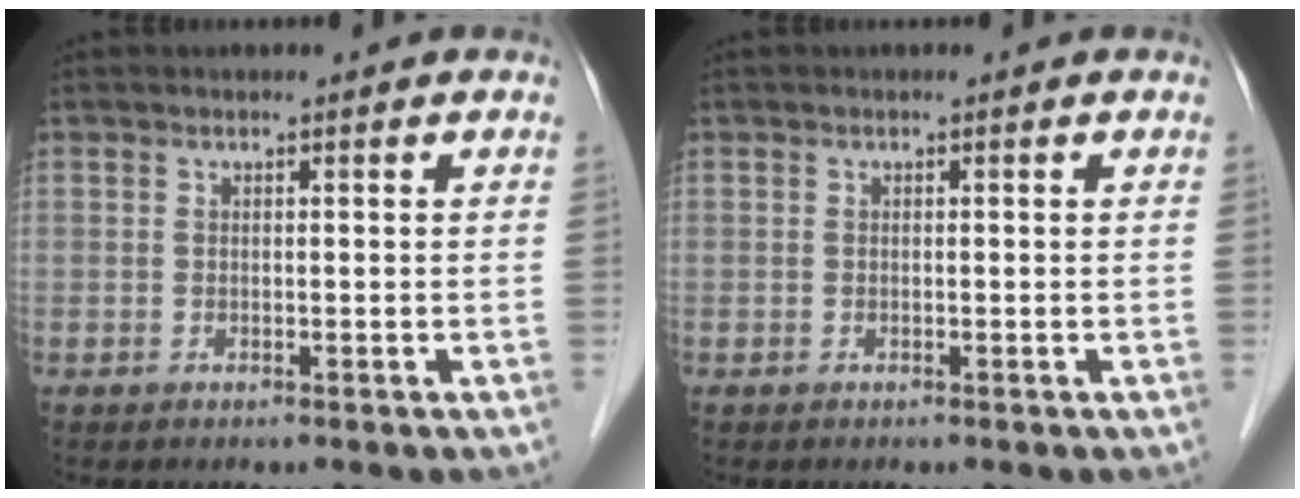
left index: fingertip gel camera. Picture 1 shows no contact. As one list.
[{"total": 0.0}]